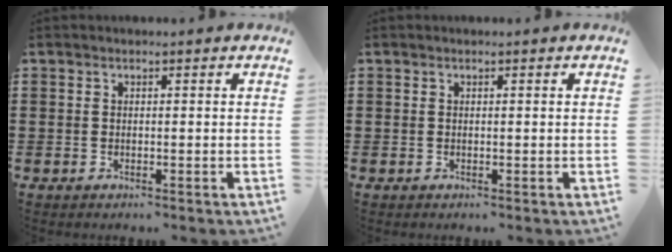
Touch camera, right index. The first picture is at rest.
{"total": 0.0}